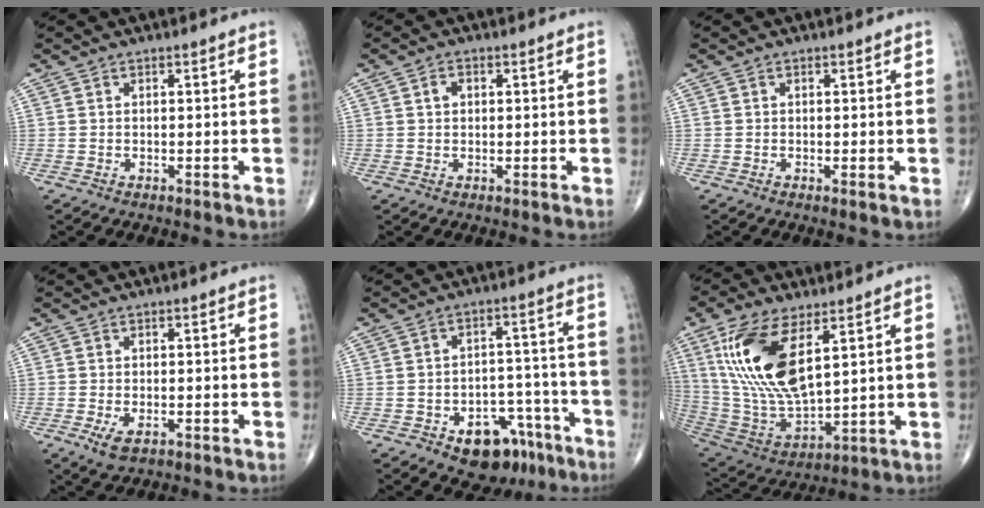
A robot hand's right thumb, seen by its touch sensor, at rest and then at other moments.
{"total": 2.0, "force": [0.5, 1.5, 1.2], "torque": [-0.018, 0.007, 0.007]}
{"total": 0.6, "force": [-0.1, 0.1, 0.6], "torque": [-0.011, -0.004, -0.003]}
{"total": 3.4, "force": [-1.4, 1.7, 2.6], "torque": [-0.046, -0.003, -0.019]}
{"total": 11.9, "force": [-7.0, 7.2, 6.3], "torque": [-0.045, 0.058, -0.092]}
{"total": 19.5, "force": [7.1, 8.5, 16.1], "torque": [-0.321, -0.029, 0.147]}